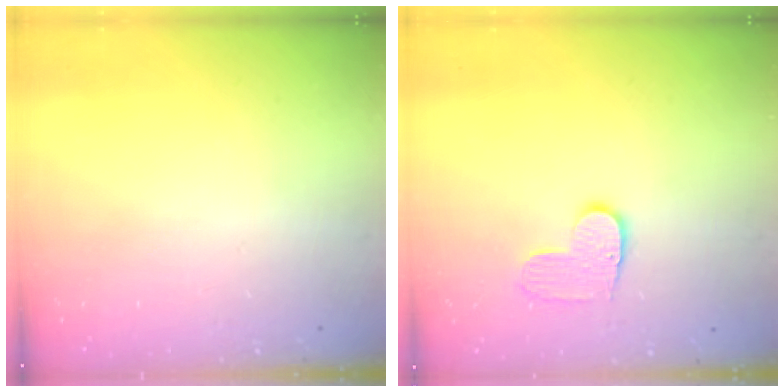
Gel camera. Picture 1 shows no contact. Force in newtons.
{"total": 6.1, "press": 6.1, "slide": 0.4}